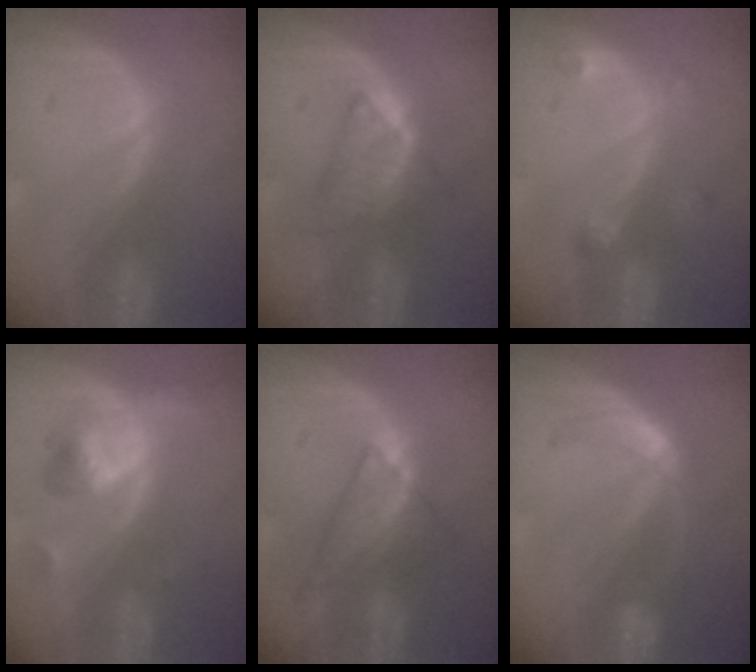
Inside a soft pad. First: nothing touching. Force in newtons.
{"total": 6.1, "press": 5.2, "slide": 3.1}
{"total": 2.7, "press": 2.6, "slide": 0.5}
{"total": 5.8, "press": 5.2, "slide": 2.5}
{"total": 7.4, "press": 6.4, "slide": 3.6}
{"total": 5.9, "press": 5.1, "slide": 2.9}